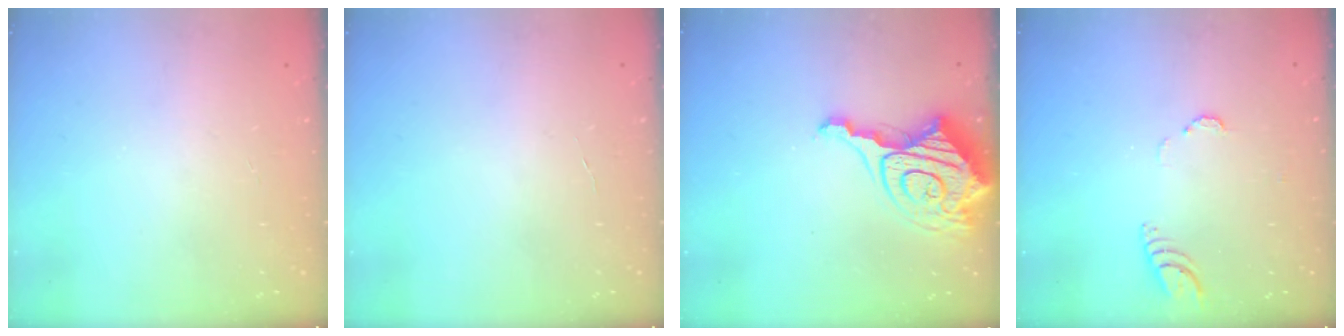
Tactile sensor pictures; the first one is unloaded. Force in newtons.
{"total": 2.1, "press": 2.1, "slide": 0.2}
{"total": 16.1, "press": 16.0, "slide": 1.9}
{"total": 3.3, "press": 3.3, "slide": 0.3}